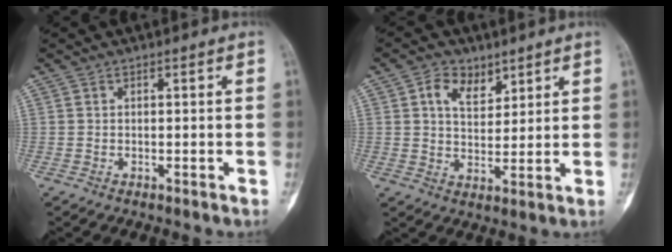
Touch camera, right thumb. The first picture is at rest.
{"total": 6.6, "force": [3.6, 4.4, 3.5], "torque": [-0.039, -0.021, 0.062]}